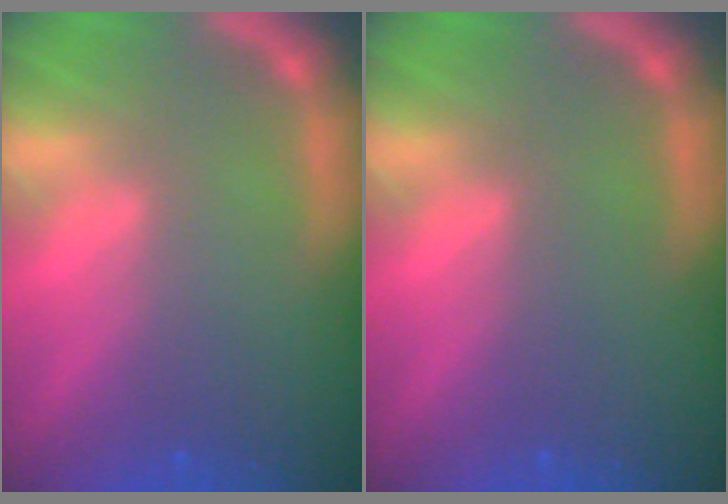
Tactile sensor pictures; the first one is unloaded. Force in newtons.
{"total": 0.0}